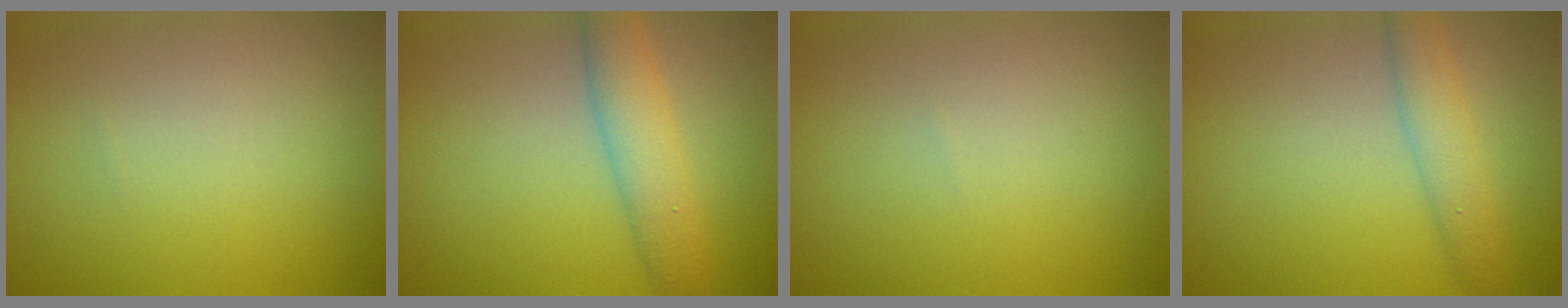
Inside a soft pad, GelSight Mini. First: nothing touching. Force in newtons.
{"total": 4.1, "press": 4.1, "slide": 0.1}
{"total": 0.0}
{"total": 2.7, "press": 2.7, "slide": 0.1}